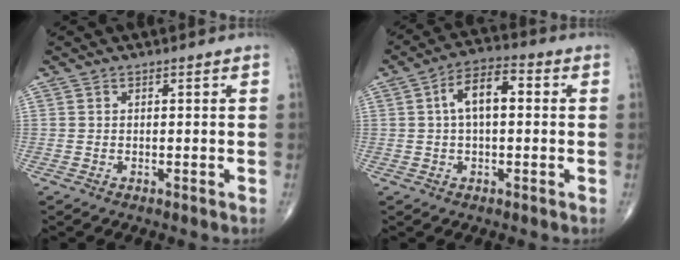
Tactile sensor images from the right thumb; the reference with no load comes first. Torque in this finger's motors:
{"motor_torque": [0.64, 2.09, 0.42, -0.45, 0.17]}